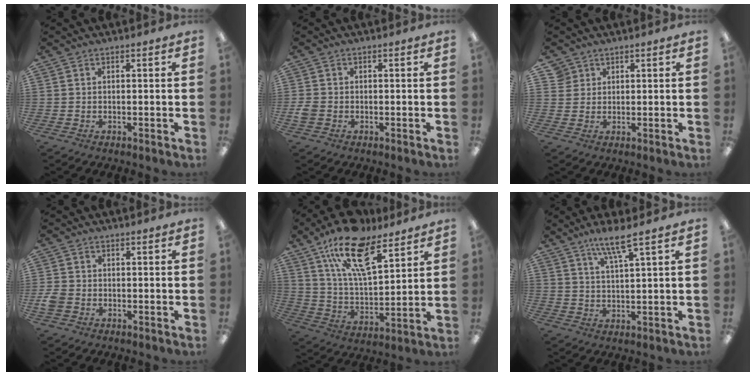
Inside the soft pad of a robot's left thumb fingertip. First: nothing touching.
{"total": 2.5, "force": [-0.8, 2.1, 1.3], "torque": [-0.020, 0.006, -0.012]}
{"total": 3.1, "force": [1.8, 2.5, 0.1], "torque": [-0.004, 0.001, 0.033]}
{"total": 3.2, "force": [-1.0, 2.6, 1.6], "torque": [-0.024, 0.008, -0.017]}
{"total": 19.6, "force": [12.0, 8.4, 13.0], "torque": [-0.227, -0.048, 0.209]}
{"total": 6.5, "force": [4.7, 0.2, 4.4], "torque": [-0.098, -0.013, 0.081]}